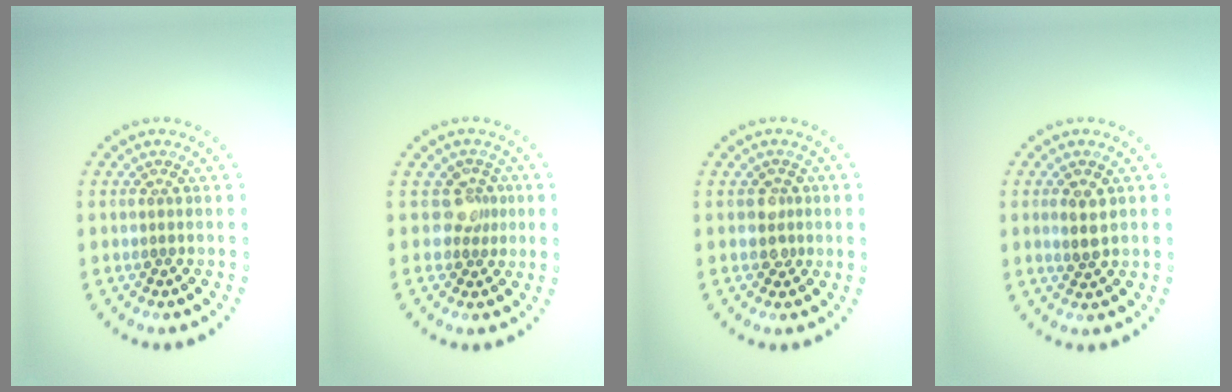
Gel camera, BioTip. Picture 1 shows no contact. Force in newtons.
{"total": 2.1, "press": 1.6, "slide": 1.4}
{"total": 1.6, "press": 1.4, "slide": 0.7}
{"total": 2.1, "press": 2.0, "slide": 0.5}